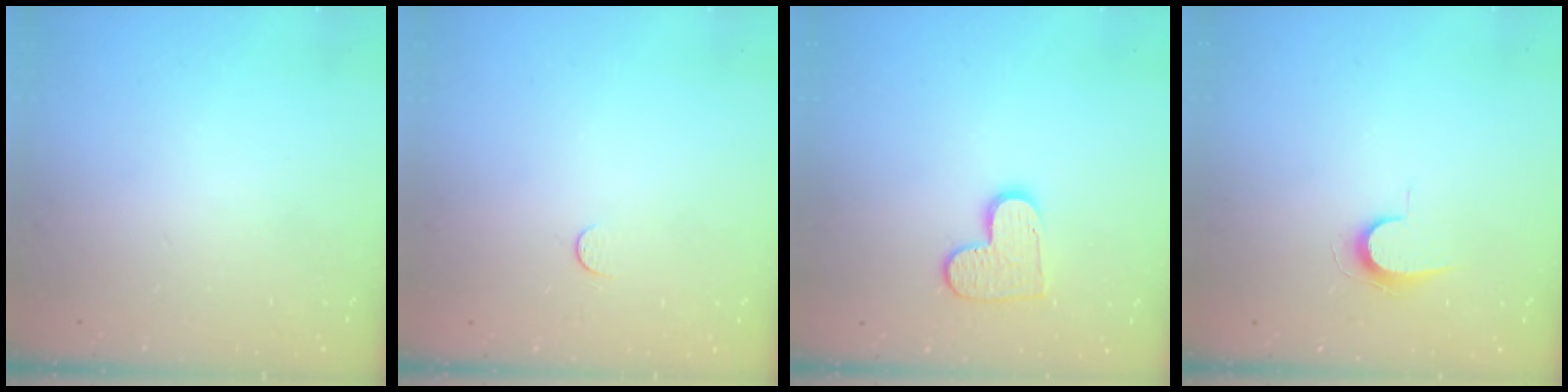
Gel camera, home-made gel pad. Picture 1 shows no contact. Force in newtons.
{"total": 3.1, "press": 3.1, "slide": 0.4}
{"total": 9.9, "press": 9.9, "slide": 0.3}
{"total": 5.9, "press": 5.9, "slide": 0.6}